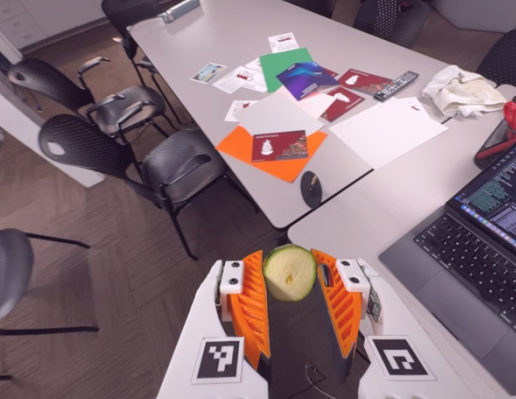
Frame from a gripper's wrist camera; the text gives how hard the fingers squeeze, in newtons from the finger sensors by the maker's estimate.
{"total": 11.4, "left": 11.4, "right": 11.4}